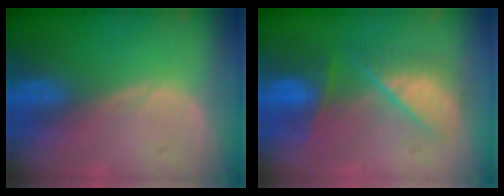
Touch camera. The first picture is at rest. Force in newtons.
{"total": 7.1, "press": 7.0, "slide": 0.6}